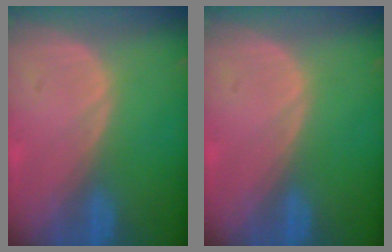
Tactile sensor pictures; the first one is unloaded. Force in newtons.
{"total": 0.0}